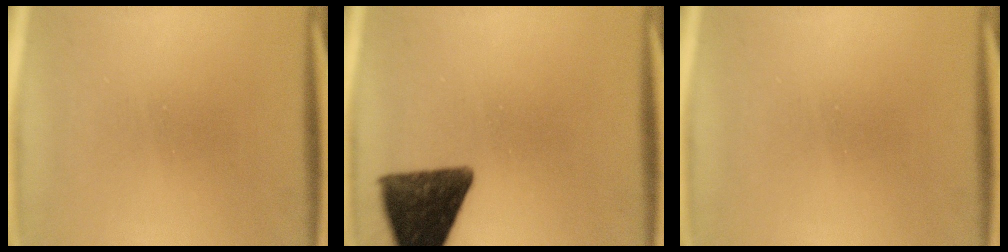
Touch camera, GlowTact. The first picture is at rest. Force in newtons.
{"total": 12.4}
{"total": 0.0}